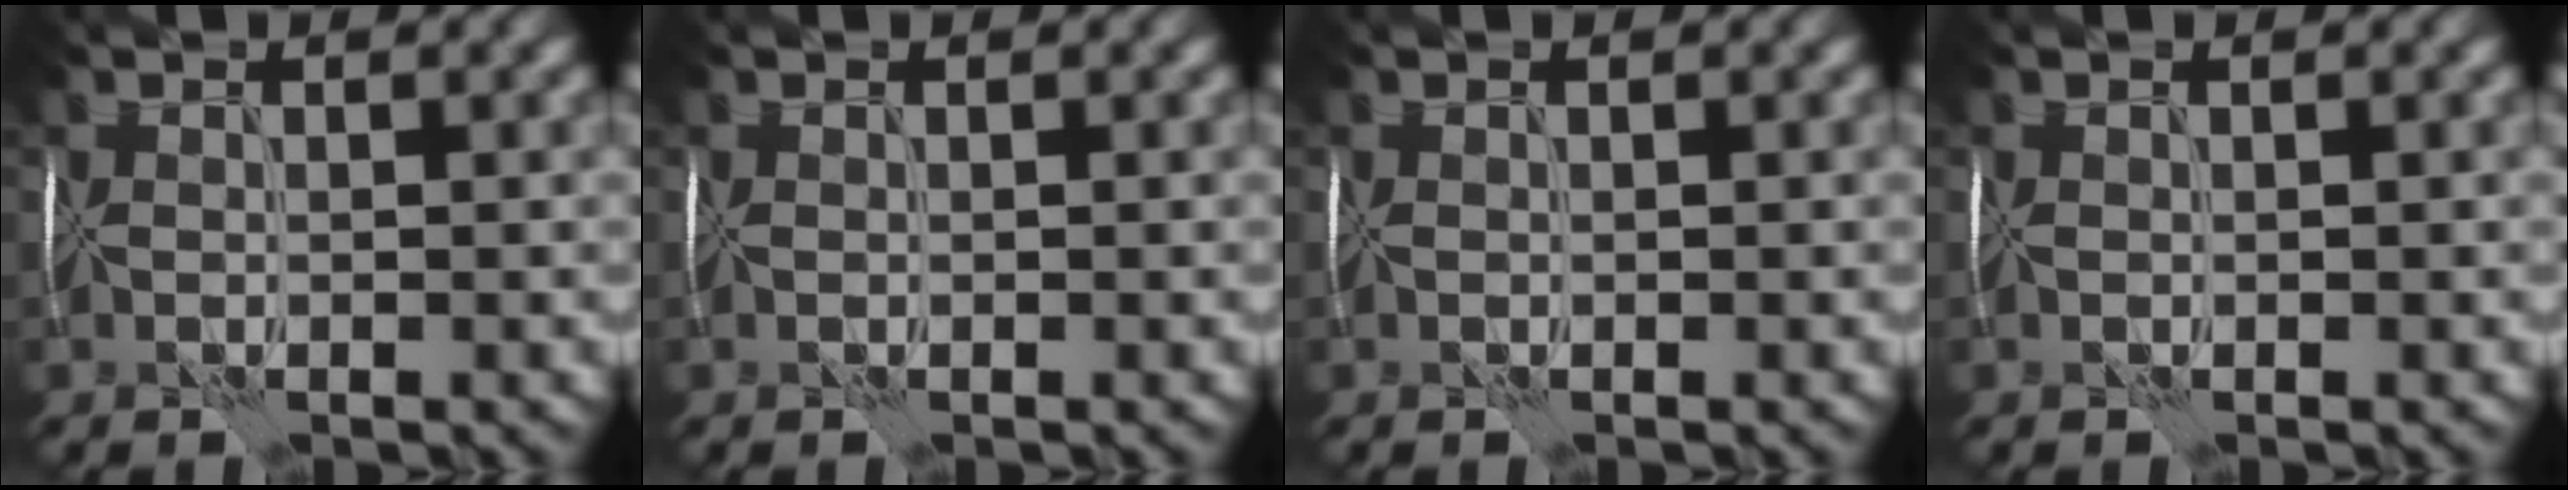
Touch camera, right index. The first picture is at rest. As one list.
[{"total": 0.0}, {"total": 0.0}, {"total": 0.0}]